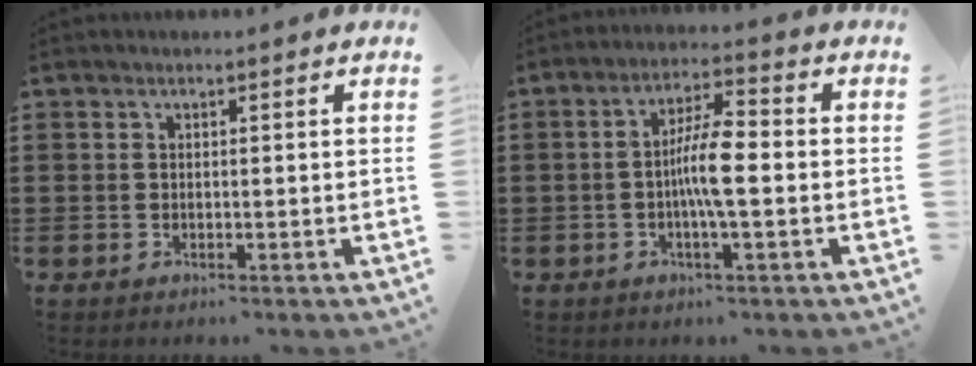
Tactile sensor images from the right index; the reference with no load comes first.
{"total": 7.2, "force": [-0.9, 1.3, 7.0], "torque": [-0.137, -0.001, -0.023]}